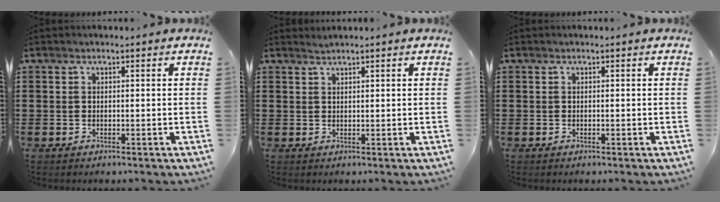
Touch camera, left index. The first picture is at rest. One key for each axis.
{"total": 0.8, "fx": 0.8, "fy": -0.2, "fz": 0.0, "tx": 0.000, "ty": -0.001, "tz": 0.016}
{"total": 0.0}